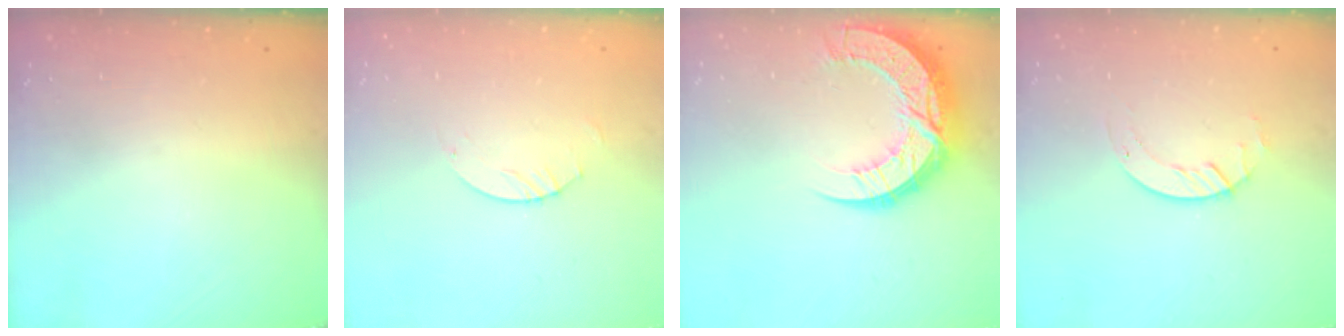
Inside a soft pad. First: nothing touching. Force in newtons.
{"total": 2.0, "press": 2.0, "slide": 0.2}
{"total": 16.5, "press": 16.5, "slide": 1.2}
{"total": 2.6, "press": 2.6, "slide": 0.3}